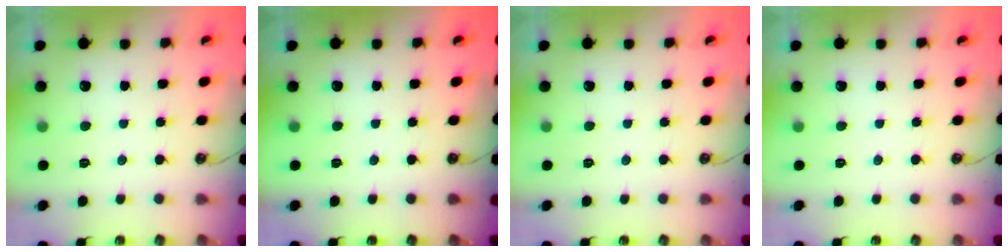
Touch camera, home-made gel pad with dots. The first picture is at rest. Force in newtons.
{"total": 0.0}
{"total": 0.0}
{"total": 0.0}